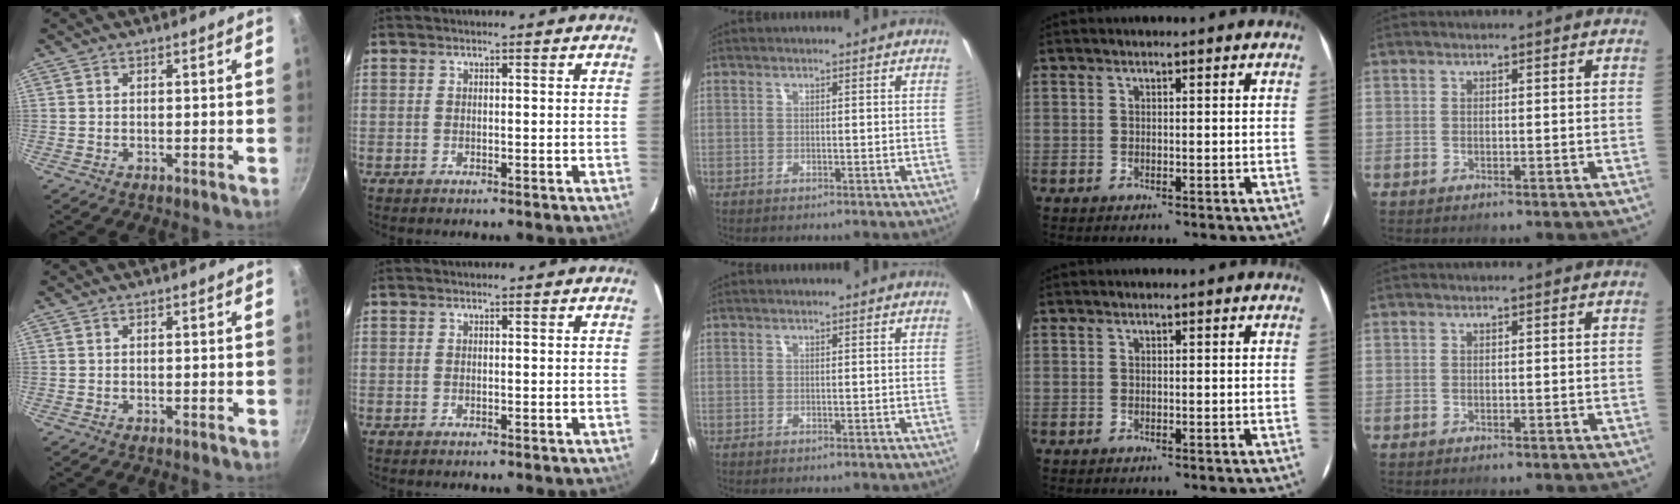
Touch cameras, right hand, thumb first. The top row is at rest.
{}